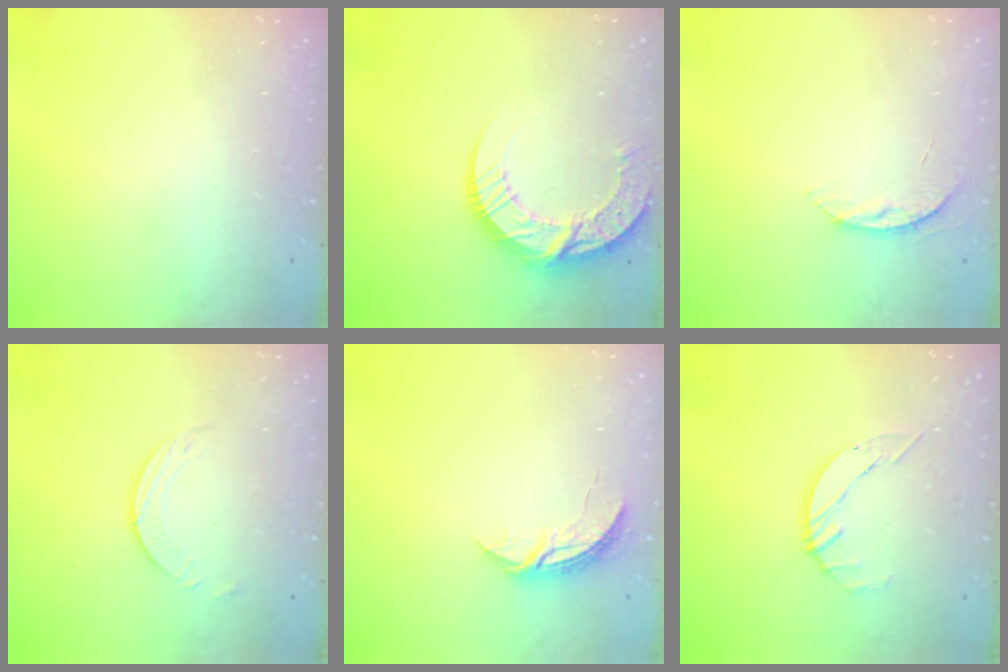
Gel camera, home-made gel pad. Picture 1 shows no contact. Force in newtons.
{"total": 13.9, "press": 13.8, "slide": 1.4}
{"total": 5.8, "press": 5.8, "slide": 0.6}
{"total": 2.5, "press": 2.5, "slide": 0.2}
{"total": 6.2, "press": 6.2, "slide": 0.5}
{"total": 3.4, "press": 3.4, "slide": 0.4}